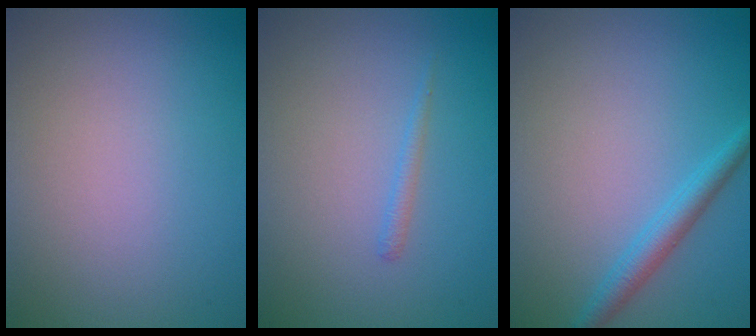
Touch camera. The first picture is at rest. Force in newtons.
{"total": 0.8, "press": 0.8, "slide": 0.1}
{"total": 2.3, "press": 2.3, "slide": 0.1}